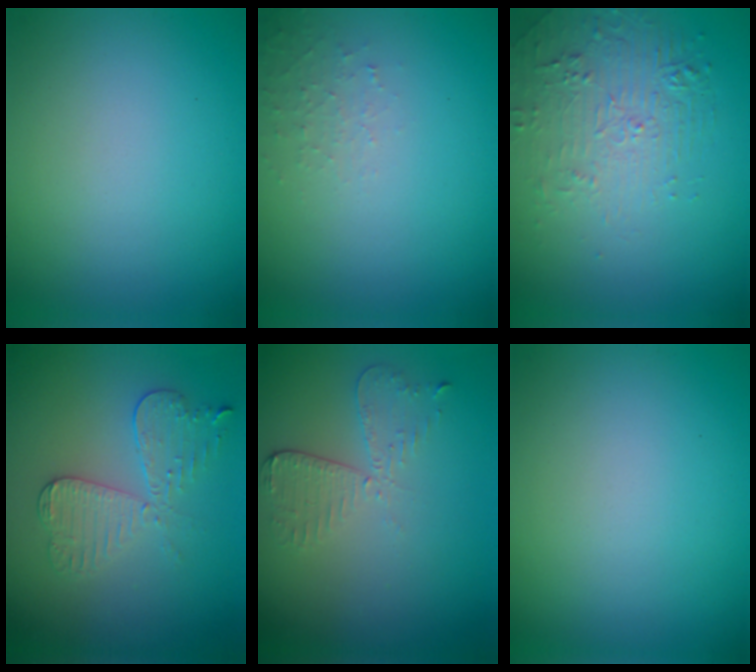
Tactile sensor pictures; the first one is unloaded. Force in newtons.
{"total": 1.3, "press": 1.3, "slide": 0.2}
{"total": 2.1, "press": 1.5, "slide": 1.5}
{"total": 3.9, "press": 3.3, "slide": 2.0}
{"total": 2.6, "press": 2.3, "slide": 1.3}
{"total": 0.0}